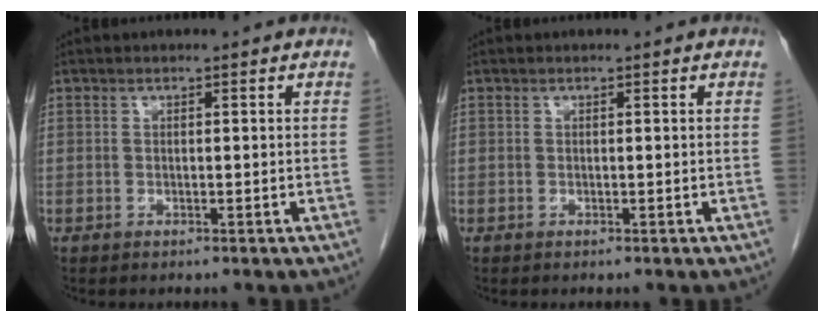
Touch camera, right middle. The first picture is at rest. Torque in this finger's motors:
{"motor_torque": [0.00, 0.00, 0.00, 0.00]}